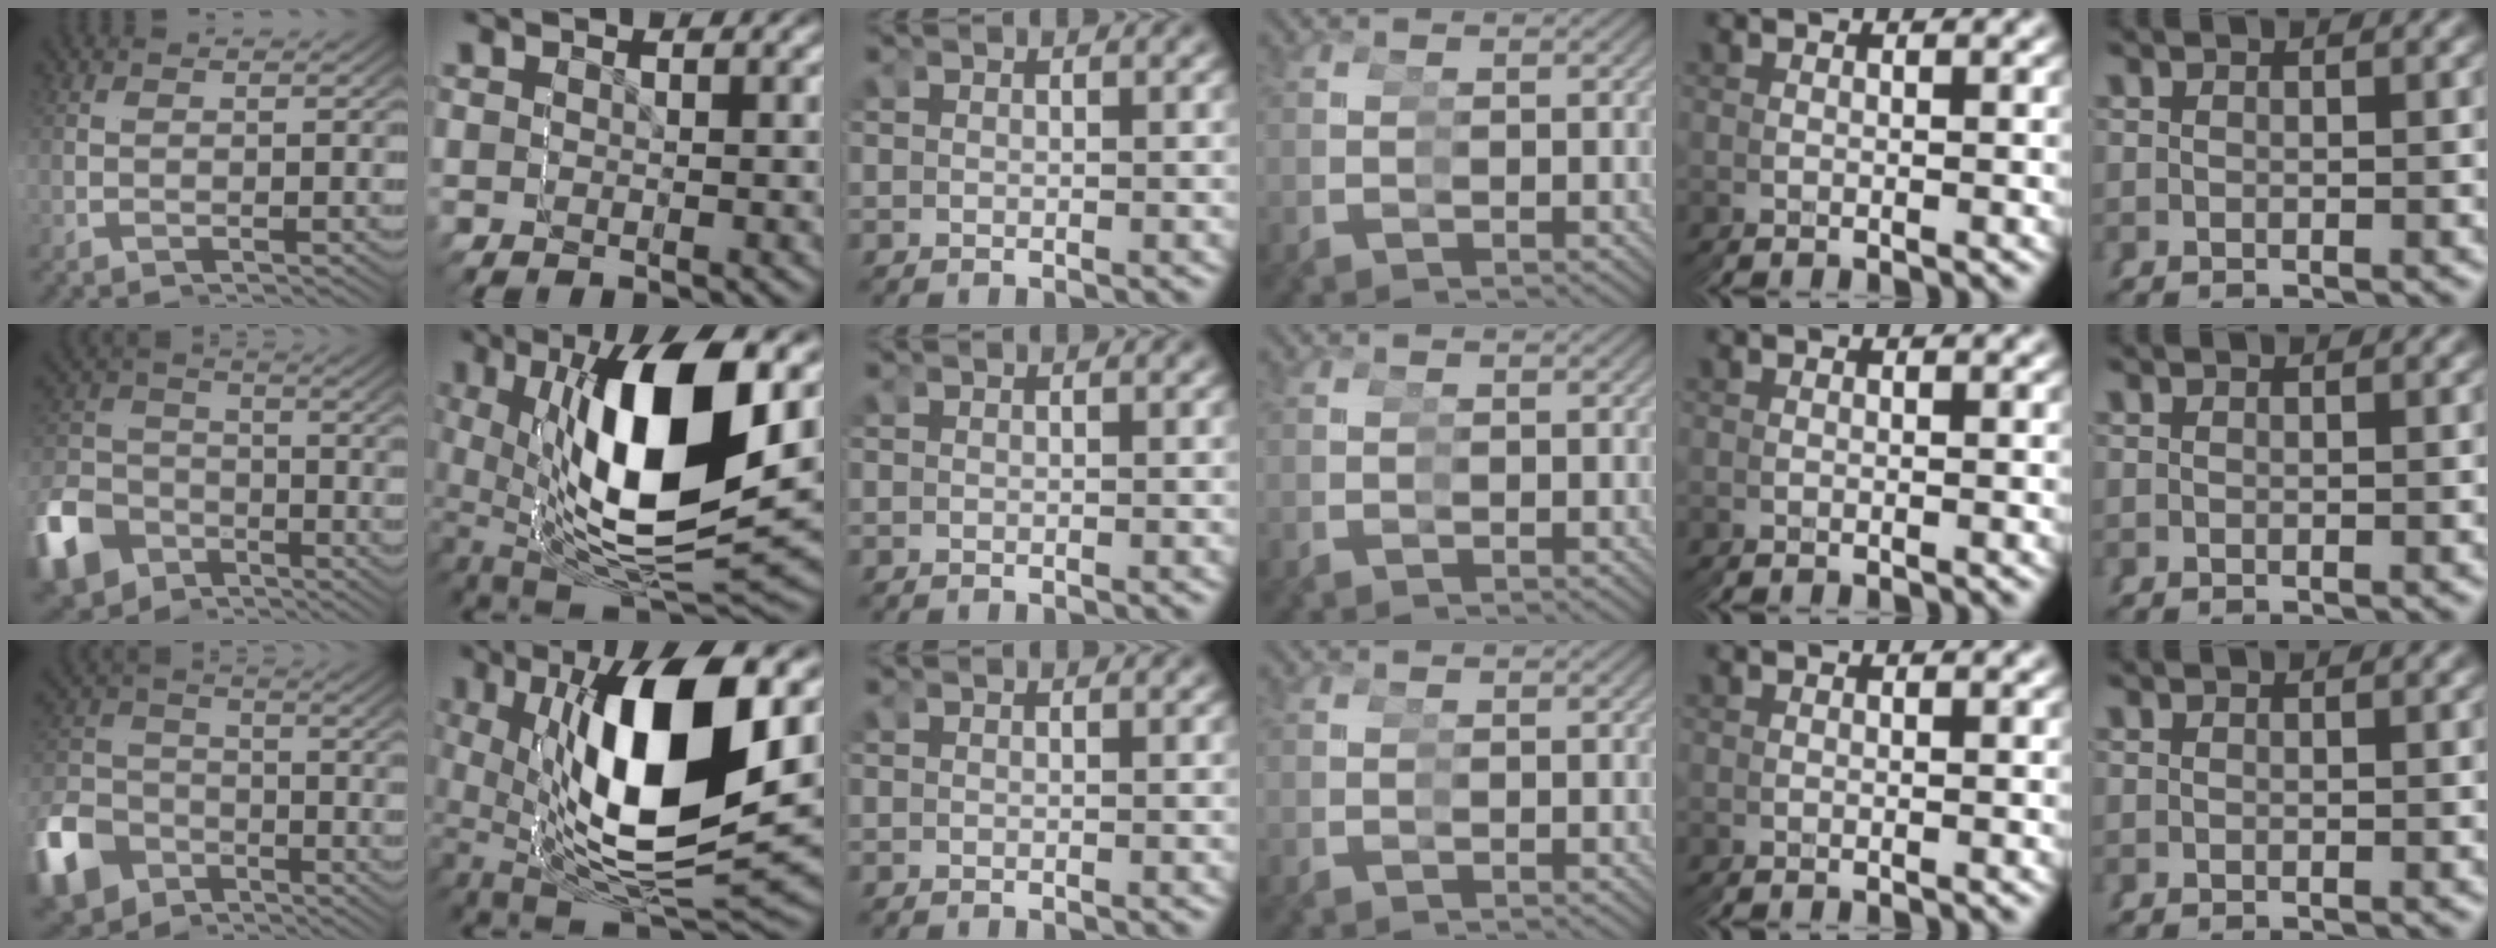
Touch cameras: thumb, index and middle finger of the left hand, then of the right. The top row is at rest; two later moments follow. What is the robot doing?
{"motion": "grasp_and_lifting", "object": "markers"}